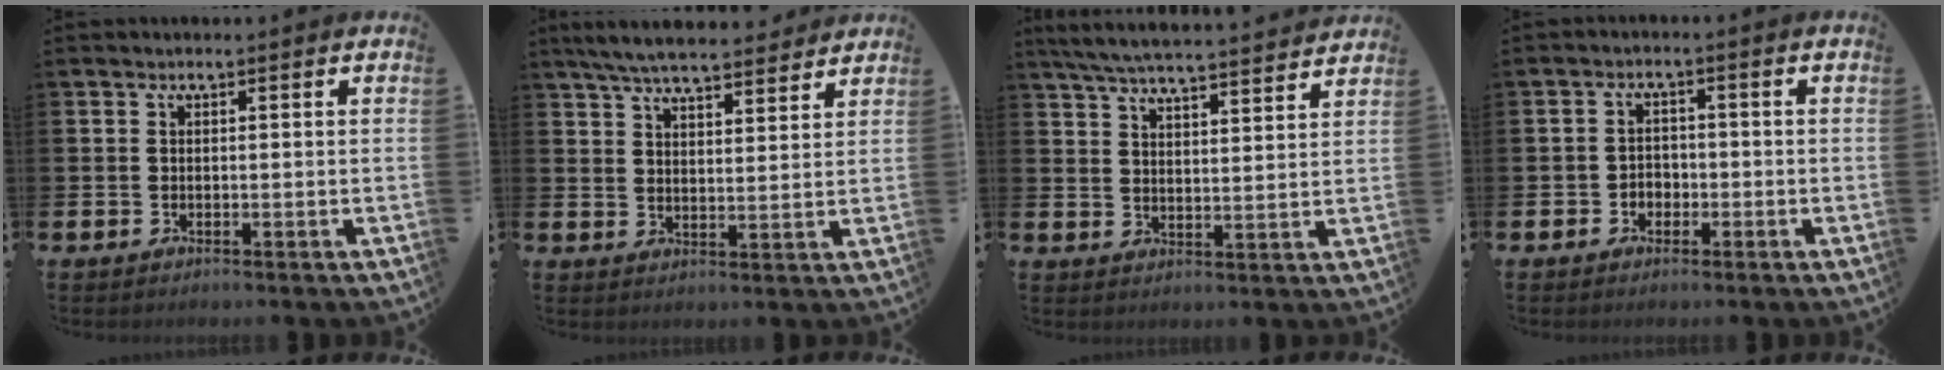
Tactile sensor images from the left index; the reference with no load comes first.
{"total": 6.4, "force": [6.1, 0.9, 1.7], "torque": [-0.046, -0.027, 0.110]}
{"total": 6.3, "force": [6.2, 0.2, 1.5], "torque": [-0.052, -0.043, 0.109]}
{"total": 2.1, "force": [-1.1, 1.7, 0.5], "torque": [-0.010, 0.005, -0.026]}